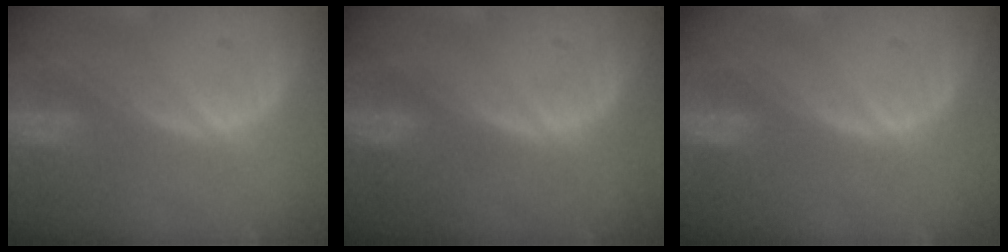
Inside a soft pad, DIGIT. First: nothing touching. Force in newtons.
{"total": 0.0}
{"total": 0.0}